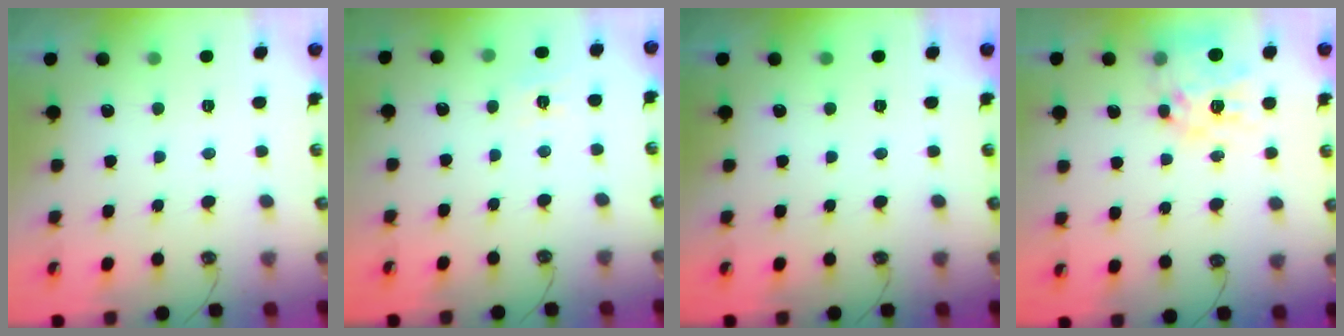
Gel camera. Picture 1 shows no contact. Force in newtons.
{"total": 5.1, "press": 5.1, "slide": 0.6}
{"total": 0.0}
{"total": 14.2, "press": 14.2, "slide": 1.2}